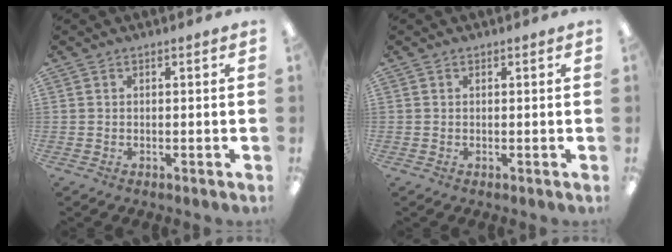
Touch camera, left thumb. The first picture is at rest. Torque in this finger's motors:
{"motor_torque": [-0.27, 0.16, -0.22, 0.17, 0.00]}